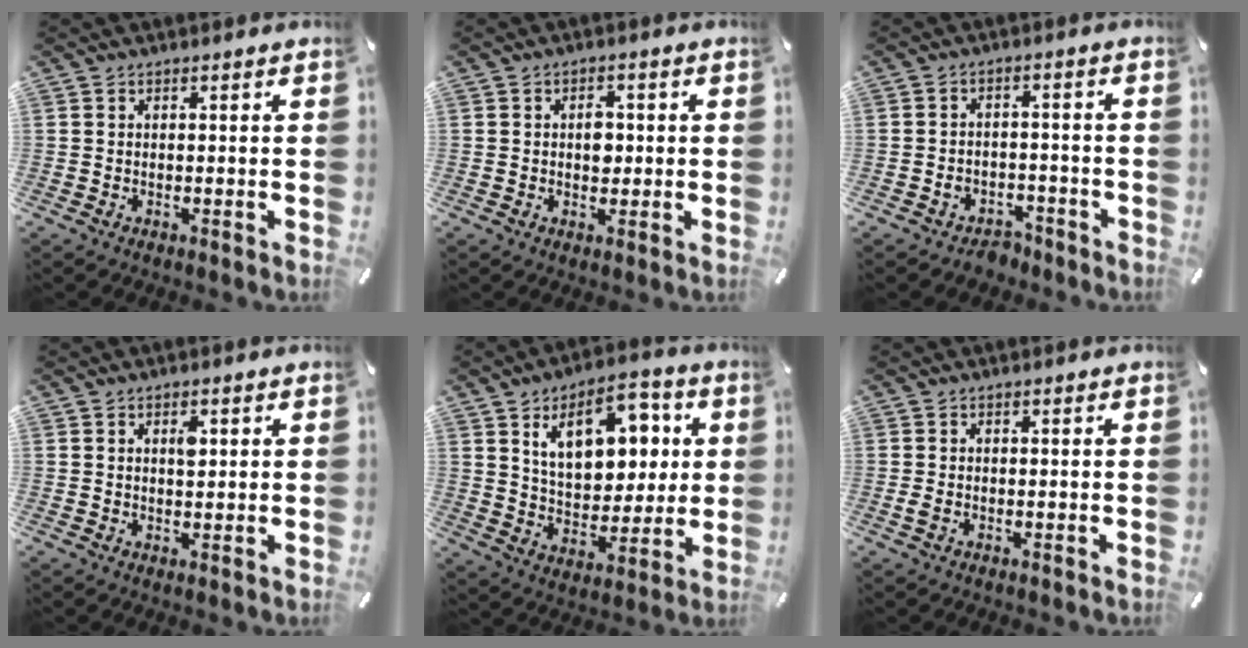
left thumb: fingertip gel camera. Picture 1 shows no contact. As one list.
[{"total": 4.0, "force": [0.1, 2.9, 2.7], "torque": [-0.022, -0.005, -0.008]}, {"total": 4.2, "force": [-3.3, 2.5, 0.9], "torque": [-0.020, 0.016, -0.063]}, {"total": 2.5, "force": [0.8, 1.3, 2.0], "torque": [-0.018, -0.005, 0.007]}, {"total": 15.8, "force": [6.9, 10.0, 10.1], "torque": [-0.157, -0.016, 0.125]}, {"total": 1.1, "force": [-0.3, 0.4, 1.0], "torque": [-0.025, -0.003, -0.007]}]